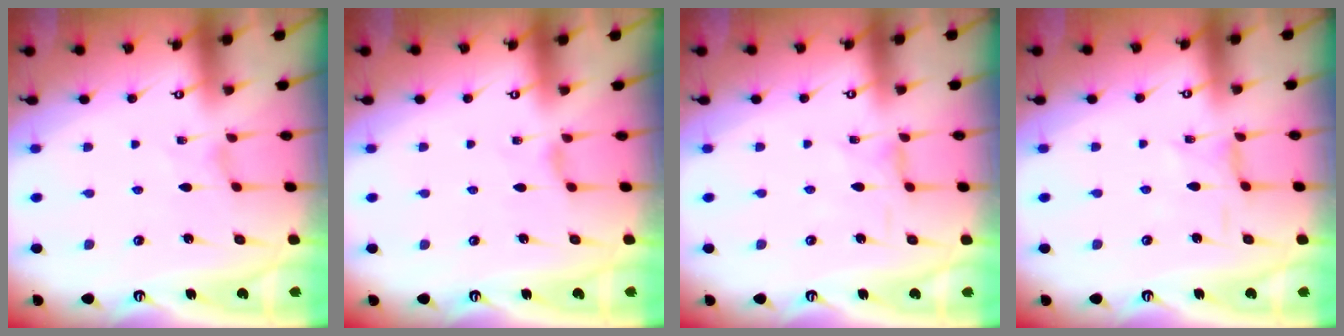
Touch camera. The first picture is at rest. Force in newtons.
{"total": 1.9, "press": 1.9, "slide": 0.4}
{"total": 1.1, "press": 1.1, "slide": 0.2}
{"total": 0.6, "press": 0.5, "slide": 0.2}